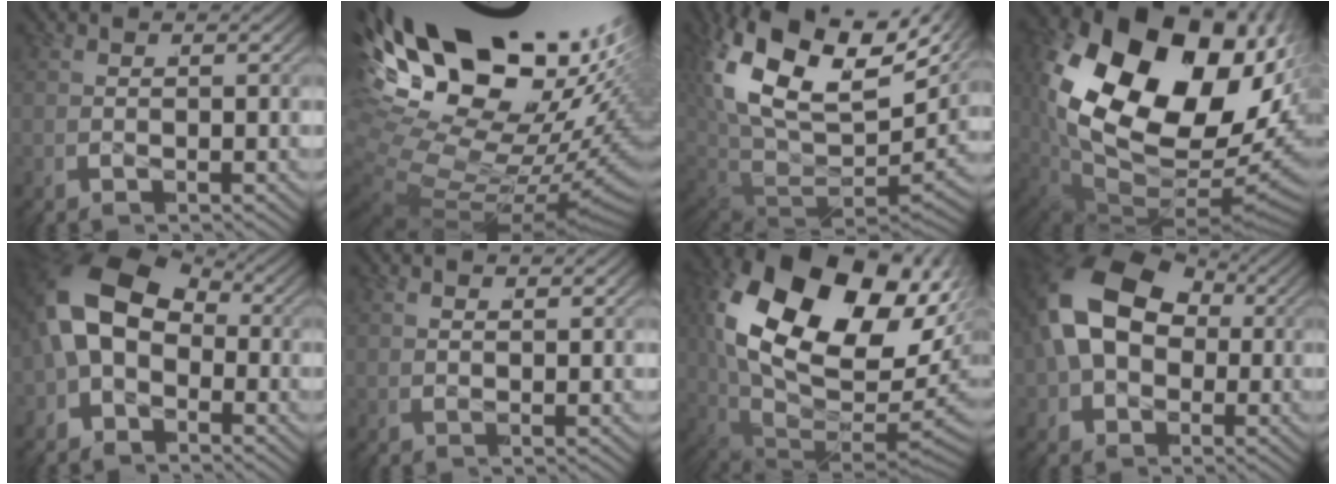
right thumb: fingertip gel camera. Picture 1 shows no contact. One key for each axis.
{"total": 25.7, "fx": 2.5, "fy": 16.2, "fz": 19.8, "tx": -0.338, "ty": -0.027, "tz": 0.047}
{"total": 17.0, "fx": 3.5, "fy": 10.9, "fz": 12.6, "tx": -0.256, "ty": -0.024, "tz": 0.064}
{"total": 24.9, "fx": 0.7, "fy": 16.3, "fz": 18.7, "tx": -0.374, "ty": -0.064, "tz": 0.036}
{"total": 12.4, "fx": 0.7, "fy": 9.5, "fz": 8.1, "tx": -0.175, "ty": -0.005, "tz": -0.006}
{"total": 1.1, "fx": 1.0, "fy": -0.4, "fz": 0.0, "tx": 0.010, "ty": 0.004, "tz": 0.015}
{"total": 22.5, "fx": 1.7, "fy": 14.9, "fz": 16.8, "tx": -0.350, "ty": -0.056, "tz": 0.051}
{"total": 12.5, "fx": 1.9, "fy": 9.1, "fz": 8.3, "tx": -0.192, "ty": -0.011, "tz": 0.034}